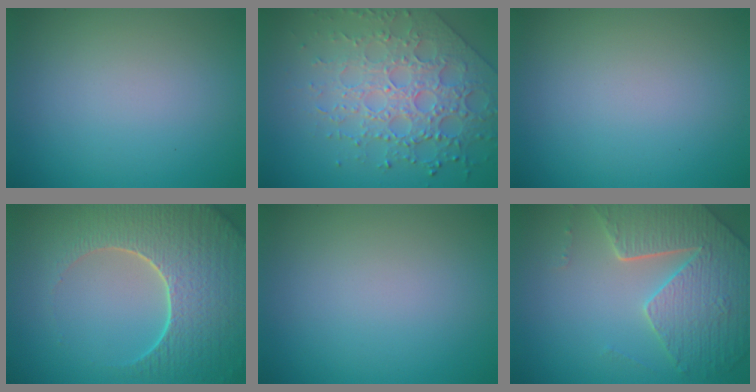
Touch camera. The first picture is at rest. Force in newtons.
{"total": 6.0, "press": 5.2, "slide": 3.1}
{"total": 0.0}
{"total": 8.0, "press": 6.2, "slide": 5.2}
{"total": 0.0}
{"total": 6.3, "press": 5.2, "slide": 3.6}